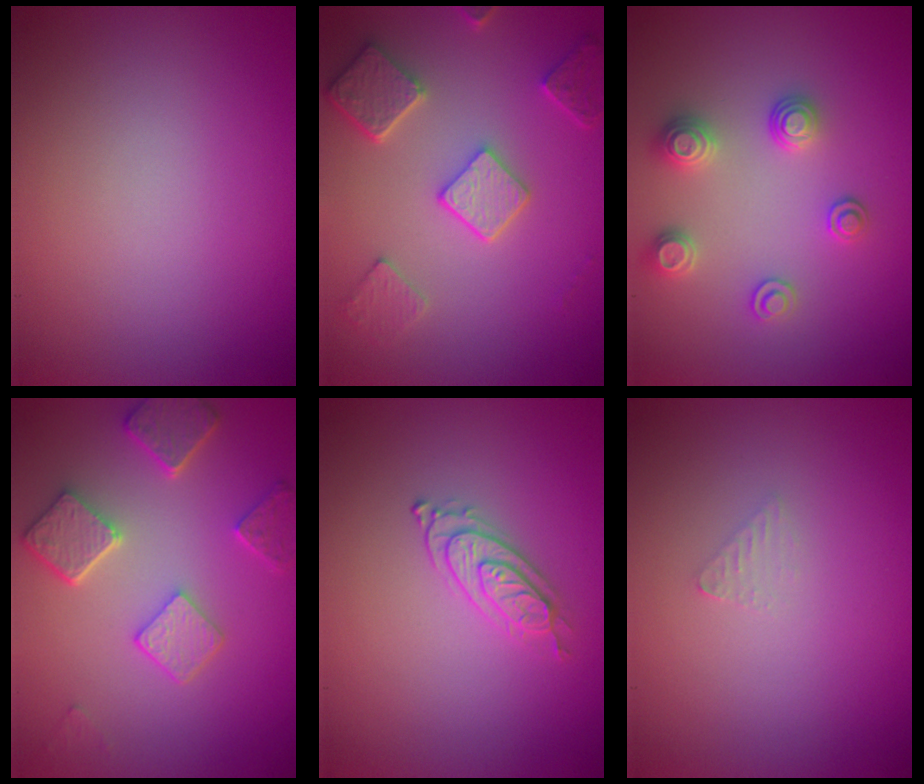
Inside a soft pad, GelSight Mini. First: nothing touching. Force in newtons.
{"total": 5.0, "press": 3.9, "slide": 3.0}
{"total": 2.6, "press": 2.6, "slide": 0.2}
{"total": 4.9, "press": 3.9, "slide": 3.0}
{"total": 2.2, "press": 2.1, "slide": 0.7}
{"total": 0.8, "press": 0.8, "slide": 0.1}